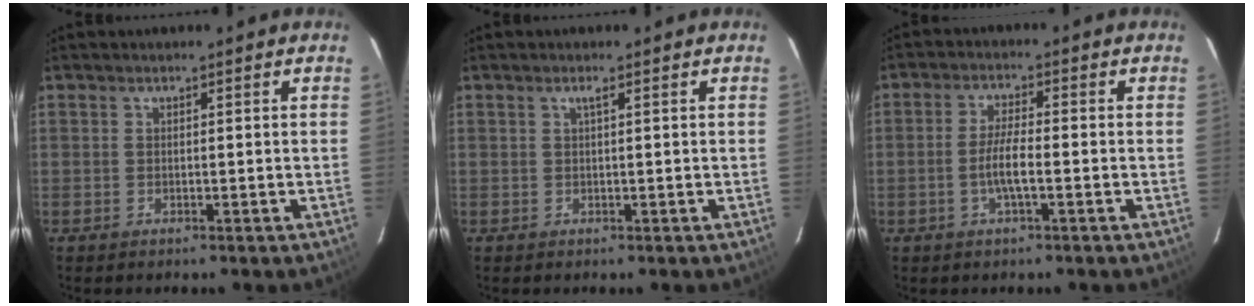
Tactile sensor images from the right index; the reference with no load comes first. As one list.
[{"total": 0.8, "force": [0.3, -0.2, 0.7], "torque": [-0.014, 0.003, 0.004]}, {"total": 4.7, "force": [-1.5, 0.5, 4.4], "torque": [-0.089, 0.002, -0.029]}]